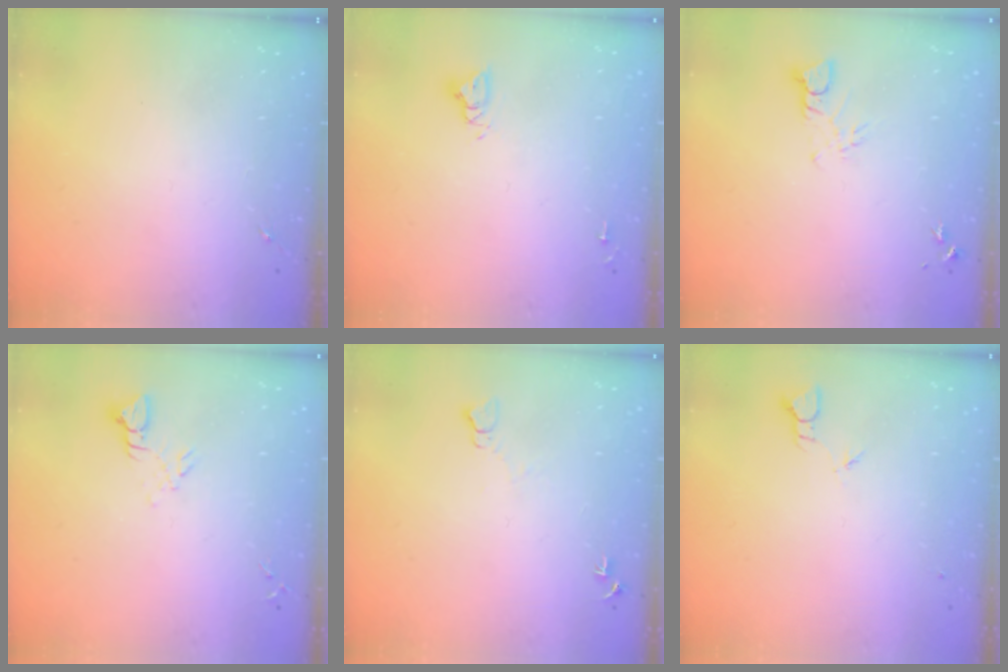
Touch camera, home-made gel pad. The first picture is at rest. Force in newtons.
{"total": 4.9, "press": 4.9, "slide": 0.3}
{"total": 3.4, "press": 3.4, "slide": 0.2}
{"total": 3.9, "press": 3.9, "slide": 0.3}
{"total": 5.7, "press": 5.7, "slide": 0.7}
{"total": 1.9, "press": 1.9, "slide": 0.1}